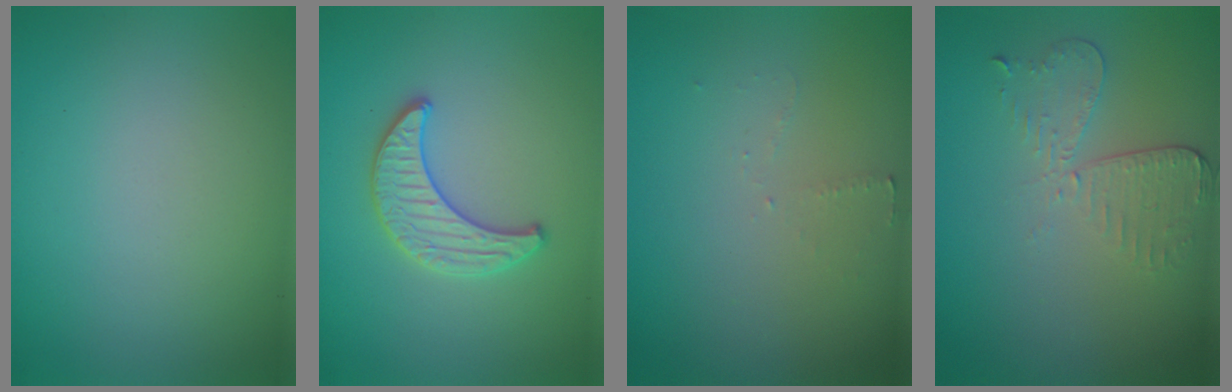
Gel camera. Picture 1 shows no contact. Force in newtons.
{"total": 2.4, "press": 2.4, "slide": 0.1}
{"total": 0.9, "press": 0.8, "slide": 0.3}
{"total": 2.9, "press": 2.6, "slide": 1.4}